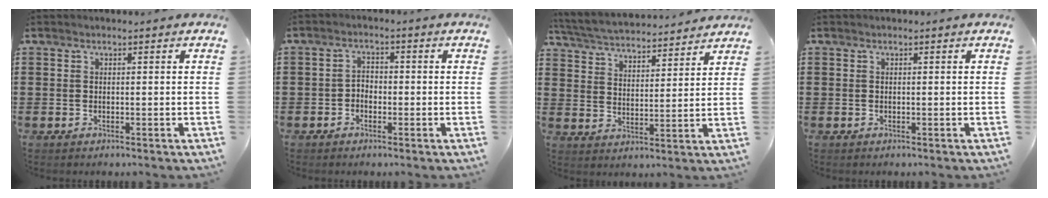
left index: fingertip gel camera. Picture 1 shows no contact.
{"total": 1.8, "force": [-1.2, 1.1, 0.8], "torque": [-0.018, 0.007, -0.027]}
{"total": 4.5, "force": [4.5, 0.0, 0.6], "torque": [-0.036, -0.029, 0.074]}
{"total": 0.0}